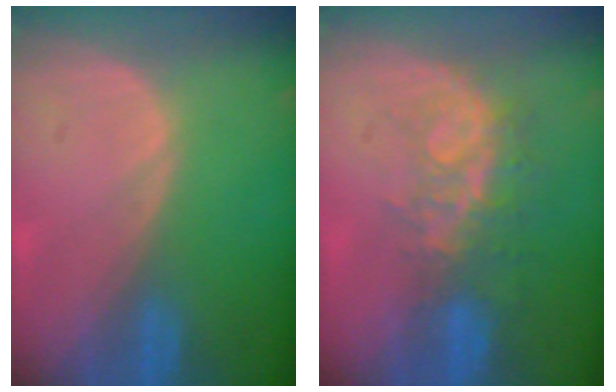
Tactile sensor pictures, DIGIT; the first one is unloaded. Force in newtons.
{"total": 8.5, "press": 7.0, "slide": 4.8}